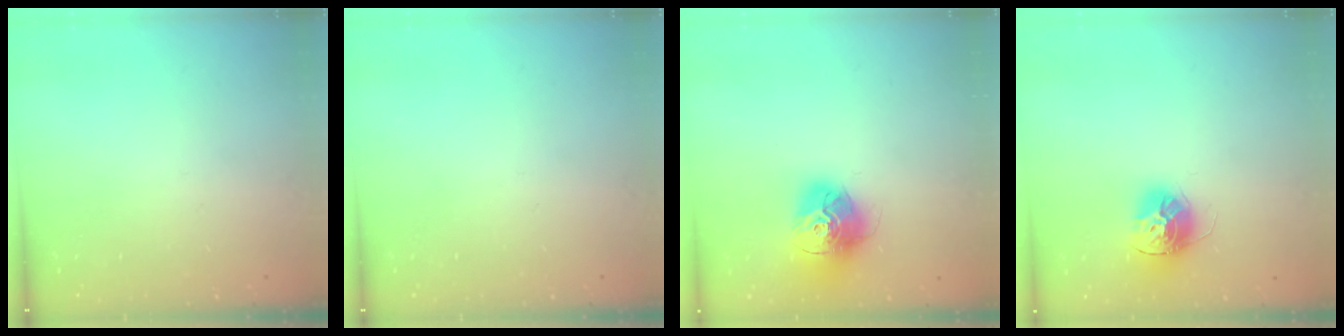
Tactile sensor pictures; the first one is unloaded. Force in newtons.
{"total": 0.0}
{"total": 15.7, "press": 15.7, "slide": 1.4}
{"total": 13.5, "press": 13.5, "slide": 1.0}